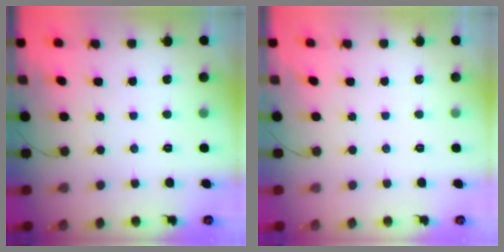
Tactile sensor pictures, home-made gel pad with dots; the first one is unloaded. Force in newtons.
{"total": 0.0}